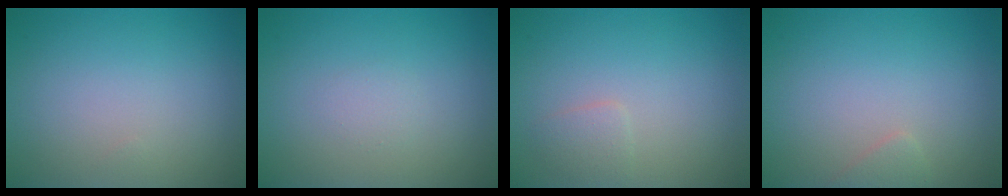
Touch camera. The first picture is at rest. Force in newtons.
{"total": 0.7, "press": 0.7, "slide": 0.1}
{"total": 1.2, "press": 1.2, "slide": 0.0}
{"total": 0.8, "press": 0.8, "slide": 0.0}